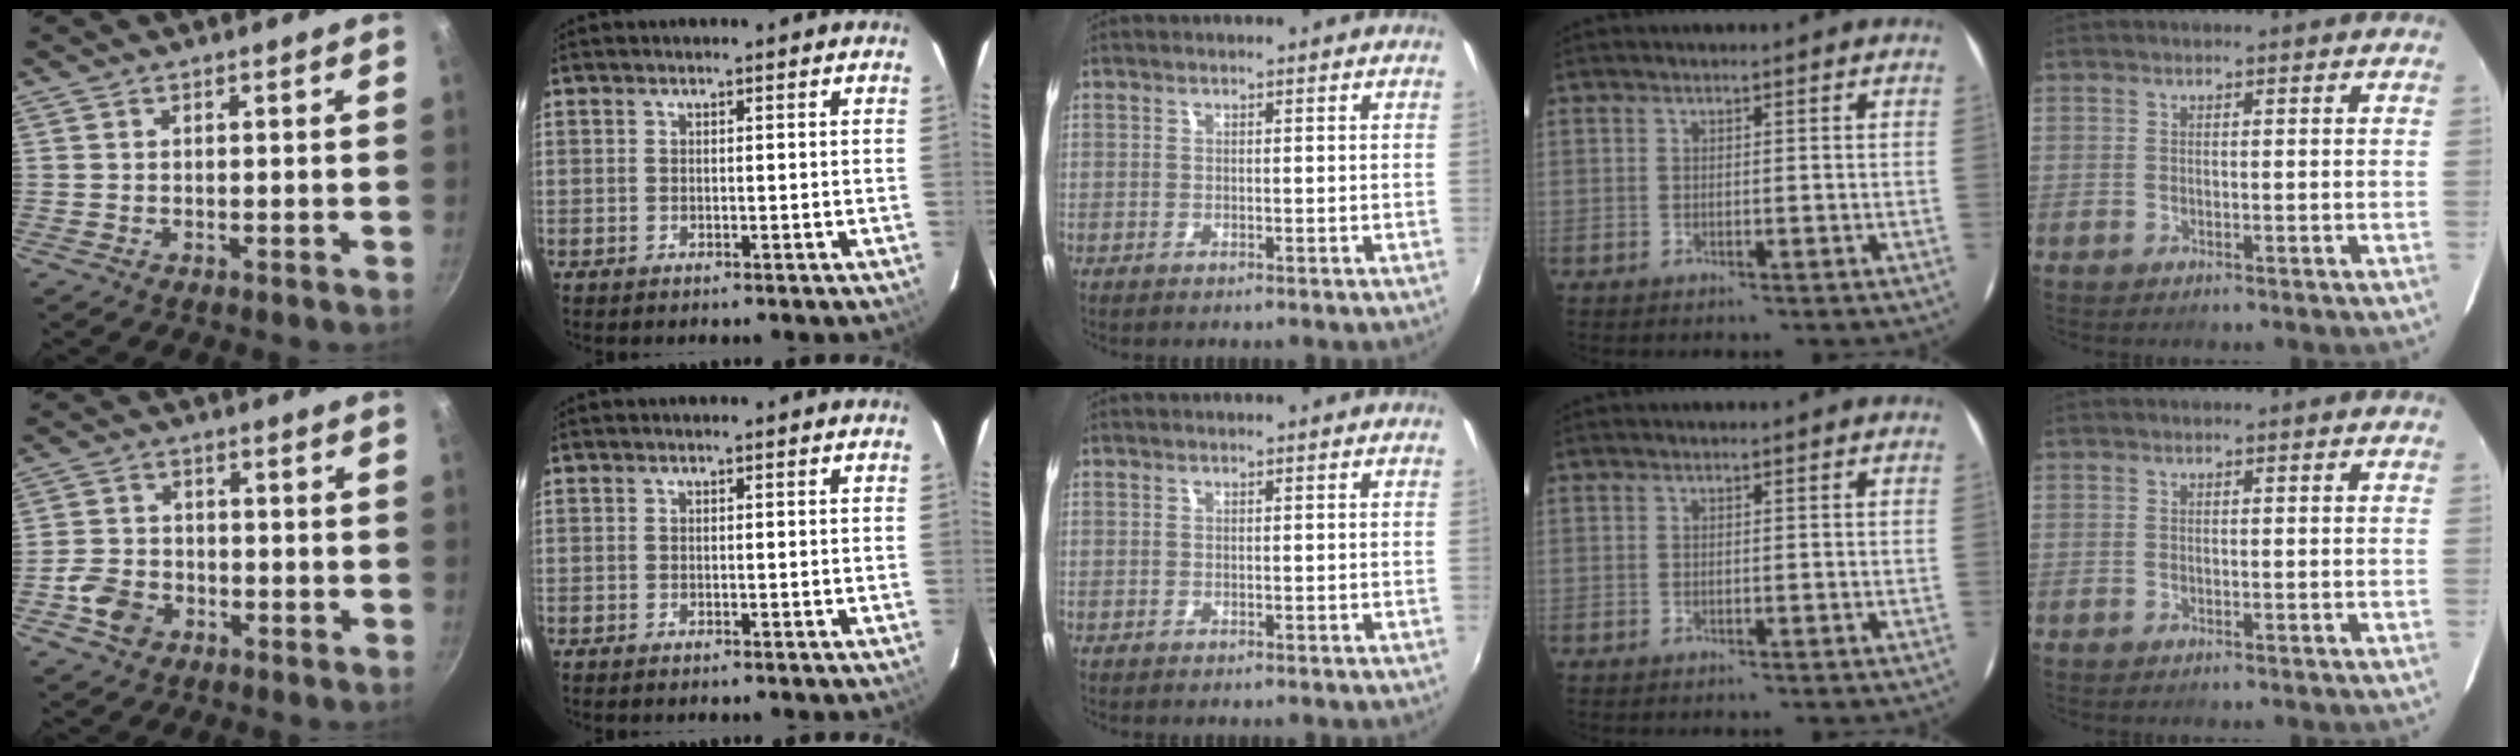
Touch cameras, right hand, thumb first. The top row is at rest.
{"thumb": {"total": 6.6, "force": [-2.8, 5.1, 3.1], "torque": [-0.051, 0.025, -0.058]}}